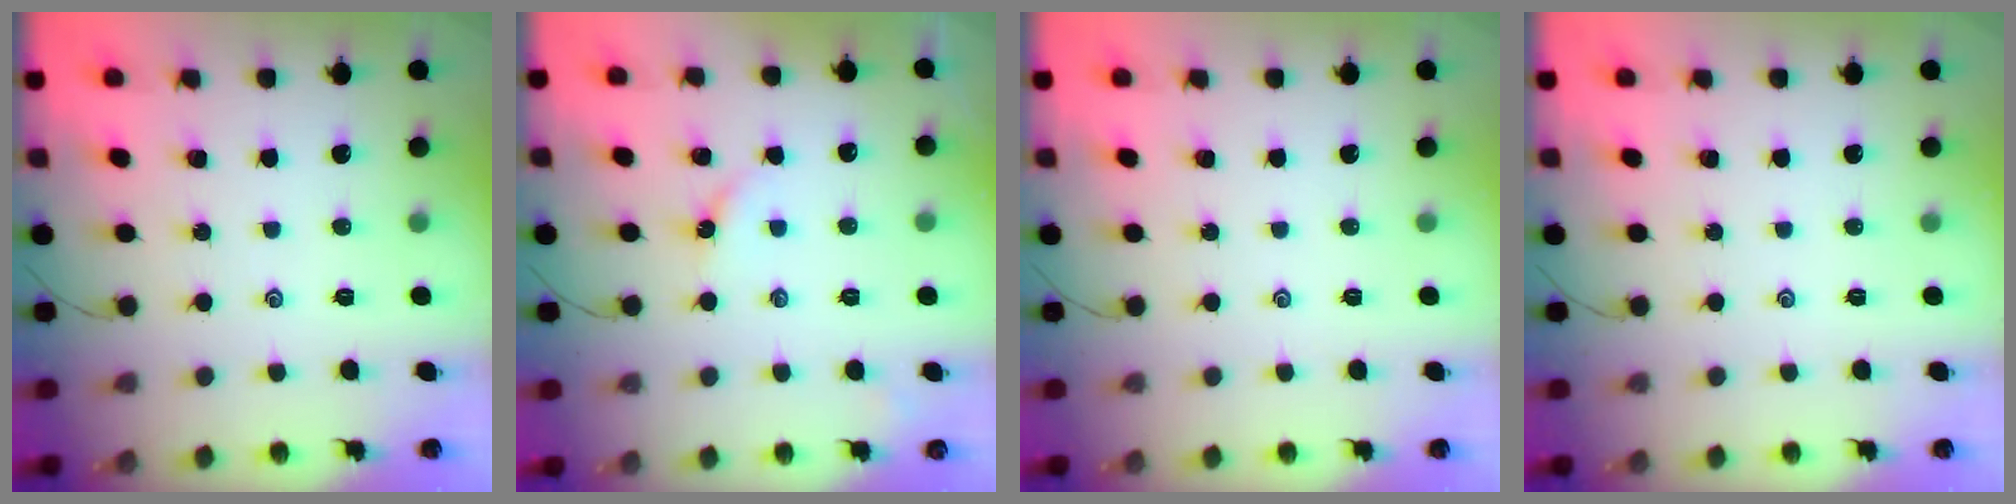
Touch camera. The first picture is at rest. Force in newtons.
{"total": 2.6, "press": 2.6, "slide": 0.3}
{"total": 0.0}
{"total": 0.0}